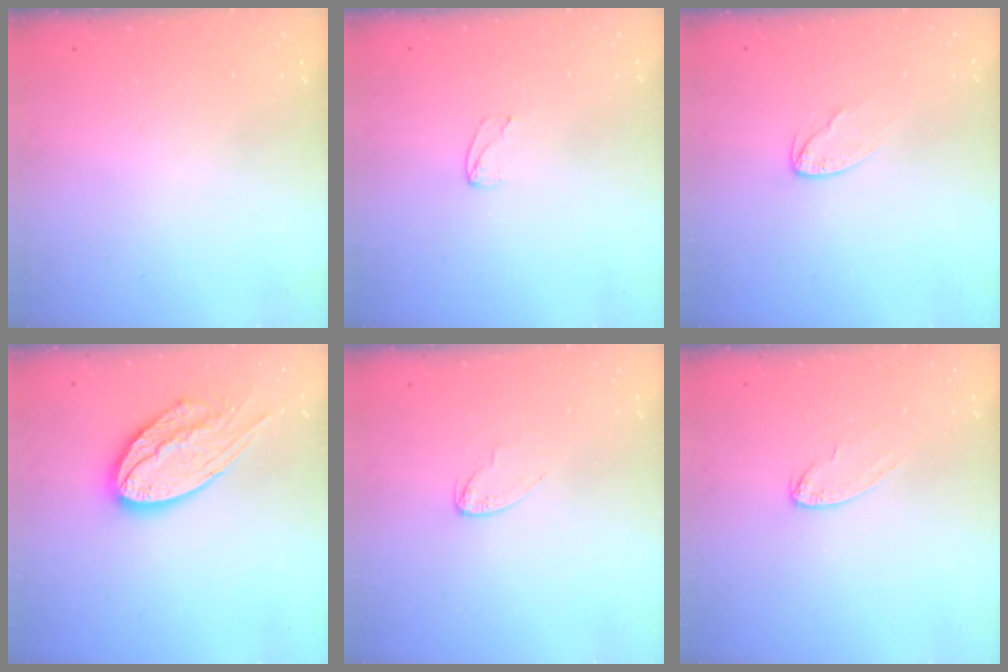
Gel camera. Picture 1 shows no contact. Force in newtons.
{"total": 2.4, "press": 2.4, "slide": 0.2}
{"total": 4.8, "press": 4.8, "slide": 0.4}
{"total": 18.4, "press": 18.3, "slide": 1.6}
{"total": 2.1, "press": 2.1, "slide": 0.2}
{"total": 4.9, "press": 4.9, "slide": 0.5}